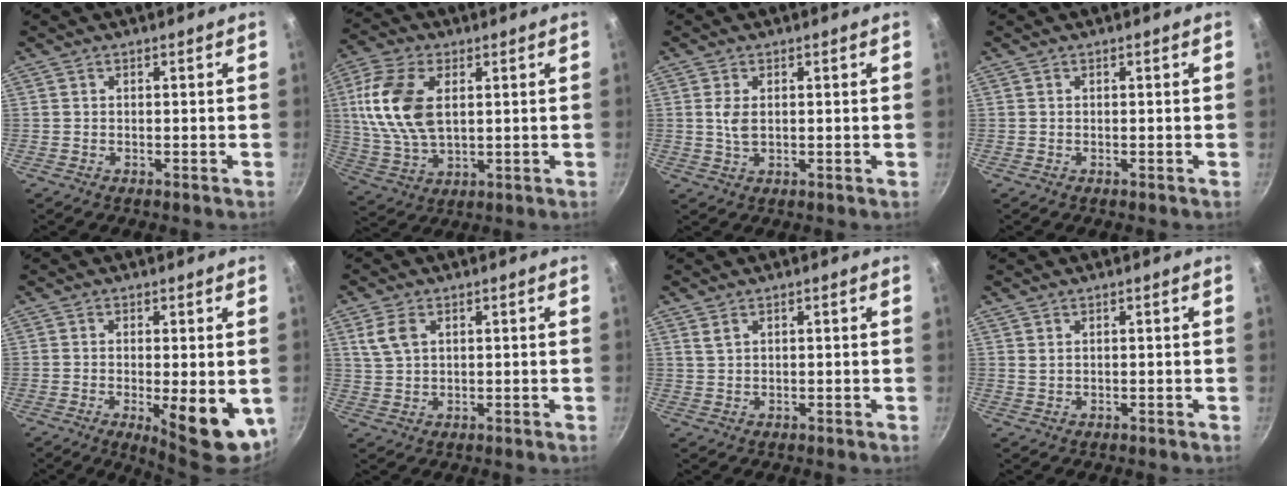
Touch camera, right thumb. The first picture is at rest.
{"total": 14.5, "force": [3.0, 8.3, 11.5], "torque": [-0.223, -0.004, 0.060]}
{"total": 3.1, "force": [0.6, 1.7, 2.6], "torque": [-0.050, -0.003, 0.015]}
{"total": 0.0}
{"total": 11.7, "force": [-2.4, 3.7, 10.8], "torque": [-0.126, -0.008, -0.021]}
{"total": 4.8, "force": [2.0, 3.0, 3.2], "torque": [-0.060, -0.002, 0.044]}
{"total": 1.6, "force": [1.1, 0.8, 0.9], "torque": [-0.016, -0.002, 0.023]}
{"total": 0.8, "force": [0.6, 0.3, 0.5], "torque": [-0.007, -0.005, 0.011]}